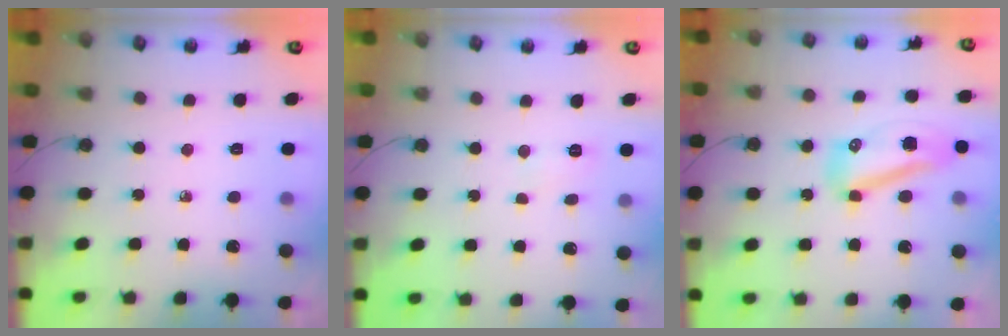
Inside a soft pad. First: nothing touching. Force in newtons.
{"total": 5.7, "press": 4.0, "slide": 4.0}
{"total": 11.7, "press": 11.0, "slide": 4.1}